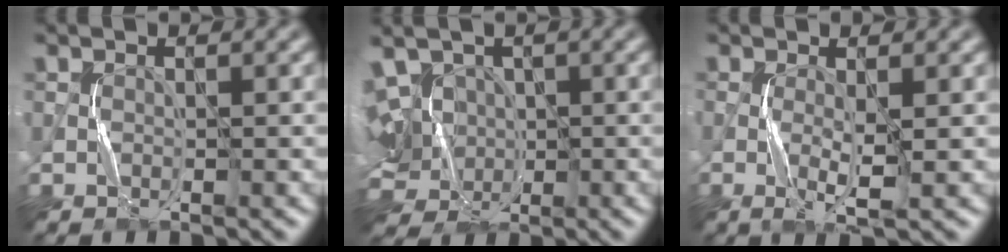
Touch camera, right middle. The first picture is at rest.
{"total": 9.9, "force": [2.0, 6.8, 6.9], "torque": [-0.133, 0.018, 0.019]}
{"total": 2.5, "force": [-0.3, 0.4, 2.5], "torque": [-0.054, -0.007, -0.004]}